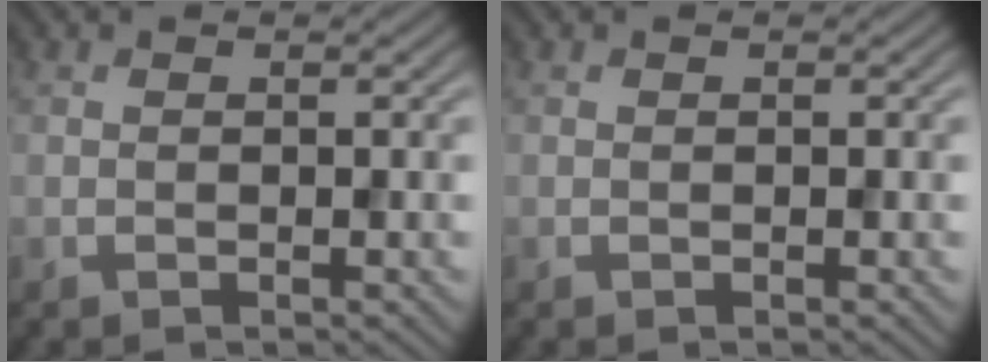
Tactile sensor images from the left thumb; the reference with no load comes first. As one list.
[{"total": 0.0}]